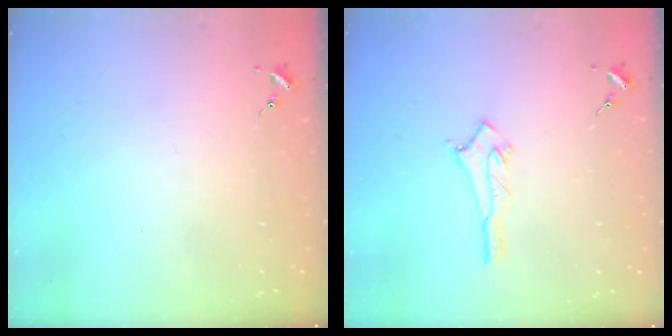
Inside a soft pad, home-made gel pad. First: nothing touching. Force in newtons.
{"total": 3.8, "press": 3.8, "slide": 0.5}